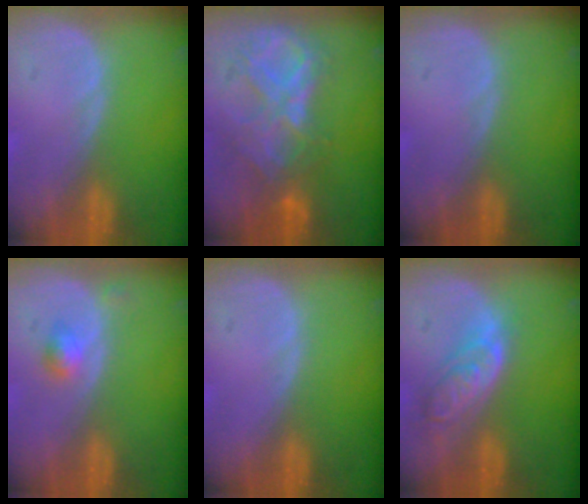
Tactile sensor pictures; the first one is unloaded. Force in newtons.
{"total": 9.0, "press": 7.8, "slide": 4.6}
{"total": 0.0}
{"total": 2.2, "press": 2.0, "slide": 1.0}
{"total": 0.0}
{"total": 6.3, "press": 5.7, "slide": 2.8}